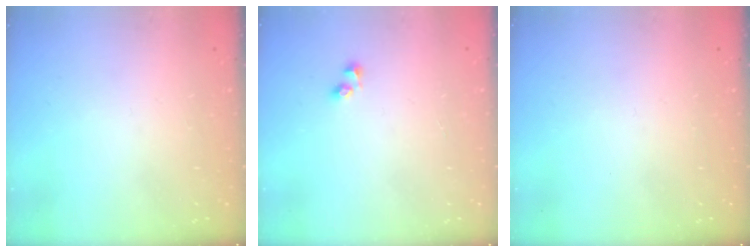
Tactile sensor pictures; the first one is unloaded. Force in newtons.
{"total": 2.6, "press": 2.3, "slide": 1.2}
{"total": 0.0}